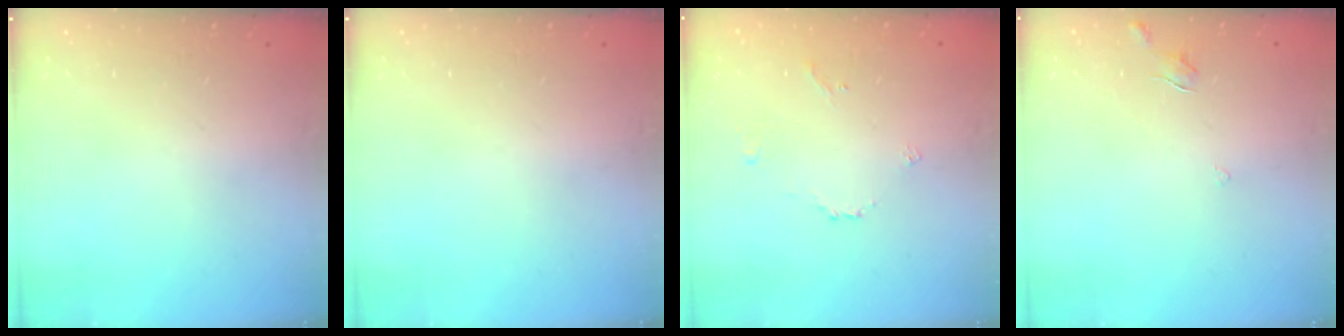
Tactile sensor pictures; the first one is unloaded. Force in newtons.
{"total": 0.0}
{"total": 3.0, "press": 2.9, "slide": 0.7}
{"total": 4.1, "press": 4.1, "slide": 0.3}